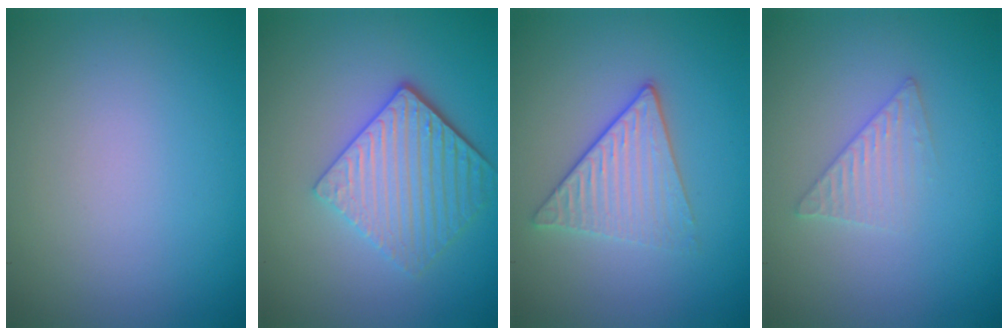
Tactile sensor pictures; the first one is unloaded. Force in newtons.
{"total": 4.5, "press": 3.7, "slide": 2.5}
{"total": 3.5, "press": 3.1, "slide": 1.5}
{"total": 2.0, "press": 2.0, "slide": 0.2}